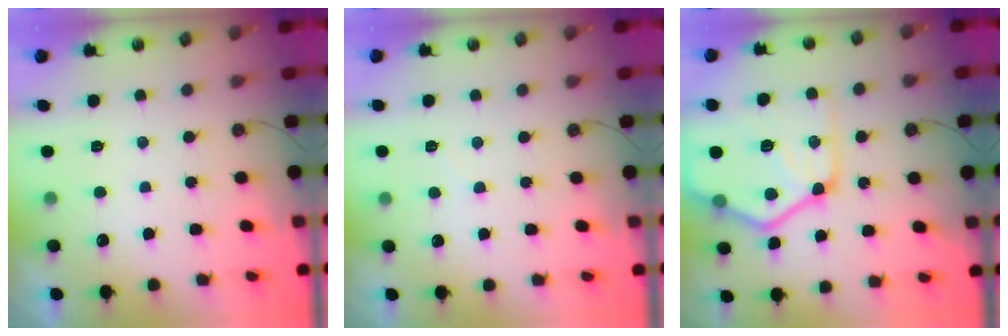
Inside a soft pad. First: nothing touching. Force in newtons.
{"total": 2.0, "press": 2.0, "slide": 0.4}
{"total": 21.2, "press": 21.1, "slide": 2.6}